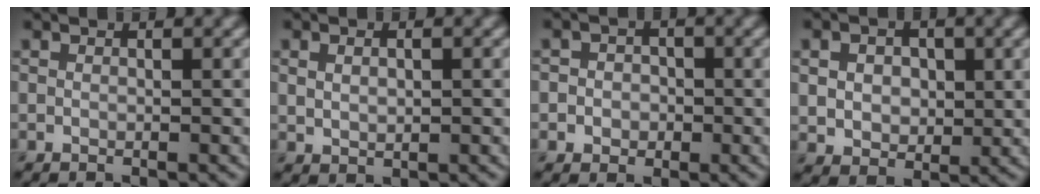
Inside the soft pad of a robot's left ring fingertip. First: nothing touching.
{"total": 1.4, "force": [0.3, 0.9, 1.1], "torque": [-0.026, -0.002, 0.010]}
{"total": 2.8, "force": [-0.2, 2.6, 1.0], "torque": [0.005, 0.008, -0.029]}
{"total": 4.4, "force": [1.0, 3.2, 2.9], "torque": [-0.056, 0.008, 0.009]}